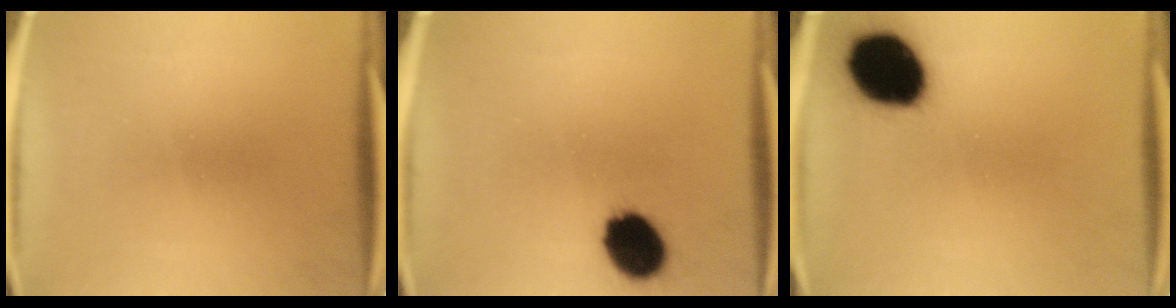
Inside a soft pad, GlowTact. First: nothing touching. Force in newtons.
{"total": 11.2}
{"total": 18.3}